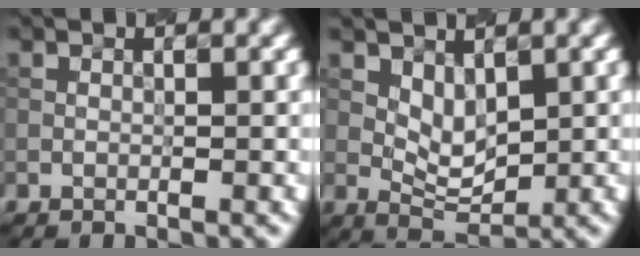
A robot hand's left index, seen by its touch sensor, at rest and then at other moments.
{"total": 2.6, "force": [1.1, 1.4, 1.8], "torque": [-0.034, -0.006, 0.027]}